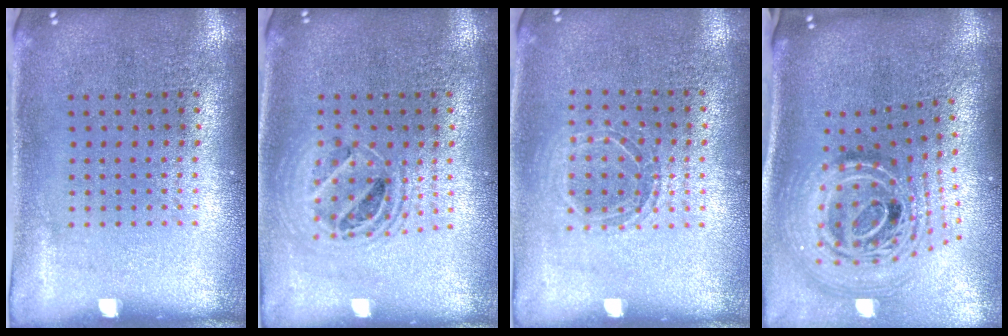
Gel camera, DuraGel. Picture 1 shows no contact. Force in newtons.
{"total": 1.4, "press": 1.3, "slide": 0.6}
{"total": 1.2, "press": 1.1, "slide": 0.4}
{"total": 3.0, "press": 2.1, "slide": 2.2}